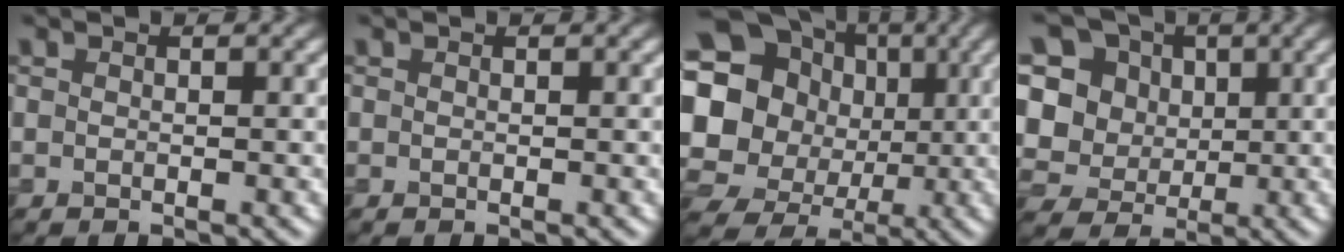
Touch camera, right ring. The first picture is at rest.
{"total": 0.0}
{"total": 20.2, "force": [1.1, 18.8, 7.3], "torque": [-0.191, 0.006, -0.011]}
{"total": 13.8, "force": [3.2, 12.2, 5.6], "torque": [-0.161, 0.031, 0.049]}